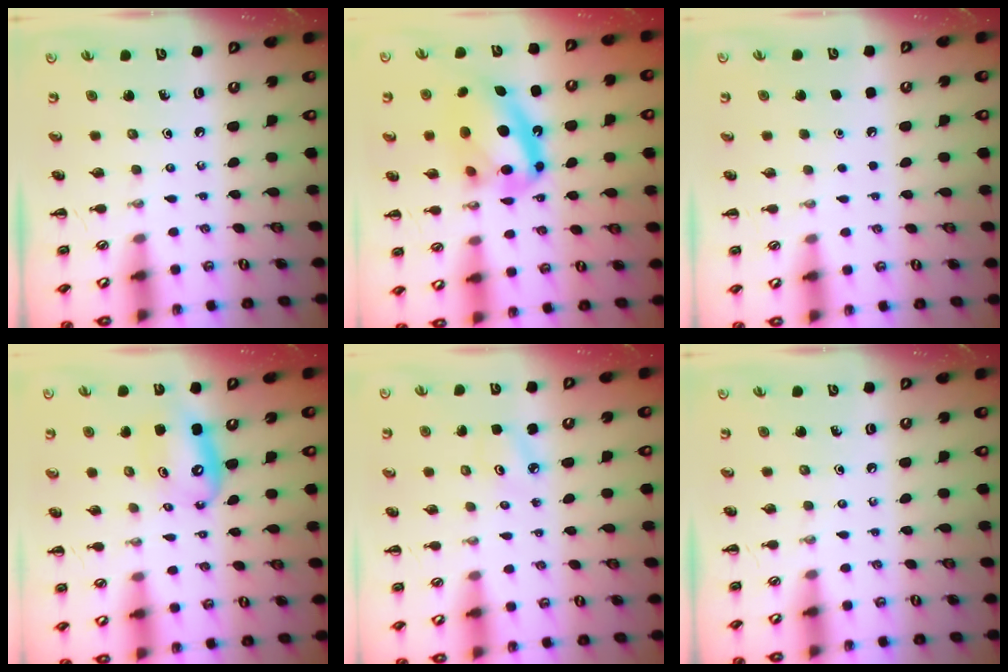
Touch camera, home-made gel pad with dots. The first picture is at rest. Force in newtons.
{"total": 17.5, "press": 17.0, "slide": 4.1}
{"total": 1.7, "press": 1.7, "slide": 0.1}
{"total": 11.4, "press": 11.0, "slide": 3.0}
{"total": 3.5, "press": 3.4, "slide": 1.1}
{"total": 0.0}